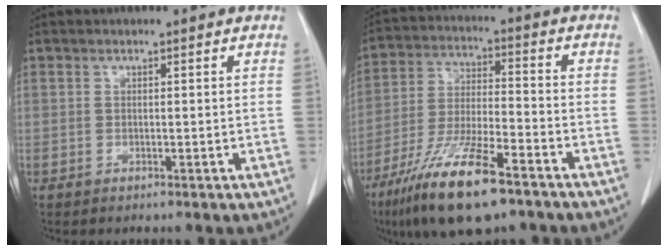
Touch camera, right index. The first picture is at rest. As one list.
[{"total": 15.4, "force": [-10.1, 2.7, 11.3], "torque": [-0.228, -0.032, -0.183]}]